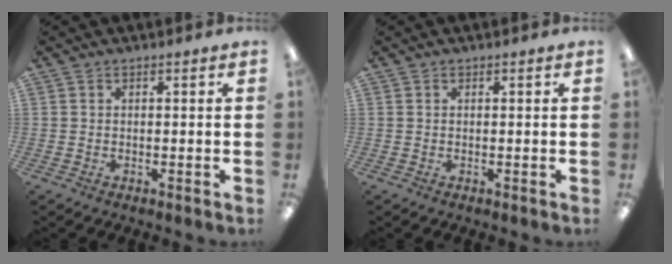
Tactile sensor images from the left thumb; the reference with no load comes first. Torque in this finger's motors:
{"motor_torque": [0.00, 0.00, 0.00, 0.00, 0.00]}